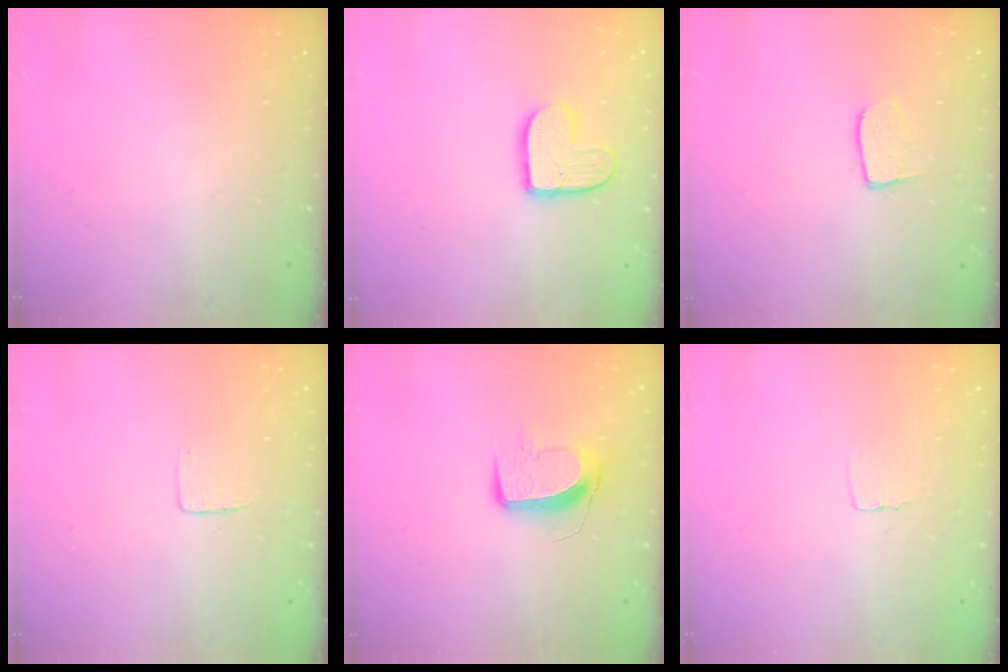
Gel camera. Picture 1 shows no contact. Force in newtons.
{"total": 11.5, "press": 11.4, "slide": 1.0}
{"total": 4.2, "press": 4.2, "slide": 0.3}
{"total": 3.5, "press": 3.5, "slide": 0.3}
{"total": 9.8, "press": 9.8, "slide": 0.4}
{"total": 3.1, "press": 3.1, "slide": 0.2}